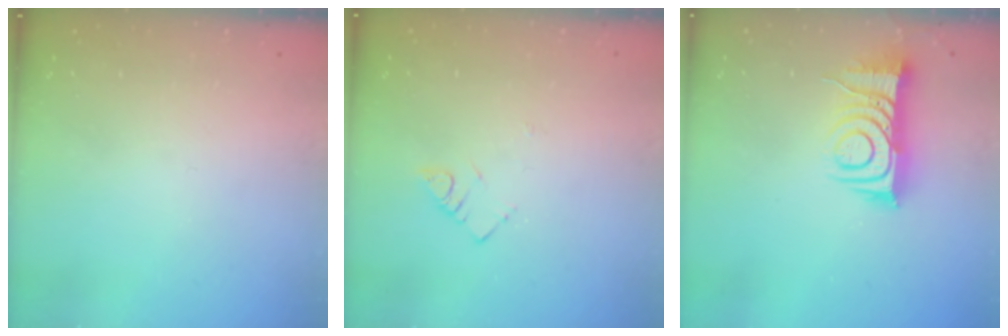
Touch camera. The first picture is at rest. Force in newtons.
{"total": 3.2, "press": 3.1, "slide": 0.5}
{"total": 10.6, "press": 10.6, "slide": 0.9}